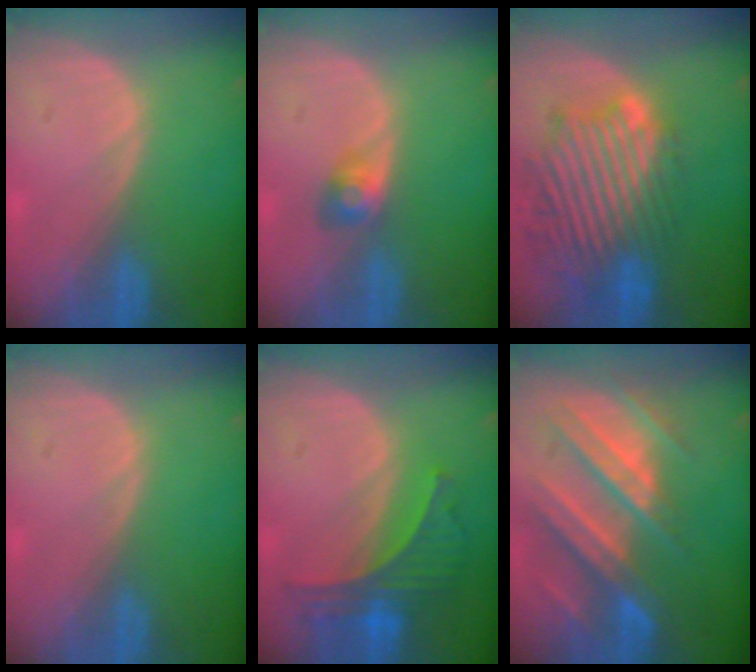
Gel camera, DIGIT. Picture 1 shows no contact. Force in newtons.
{"total": 2.9, "press": 2.6, "slide": 1.1}
{"total": 12.9, "press": 11.5, "slide": 5.8}
{"total": 0.0}
{"total": 6.8, "press": 6.3, "slide": 2.5}
{"total": 11.1, "press": 9.8, "slide": 5.0}